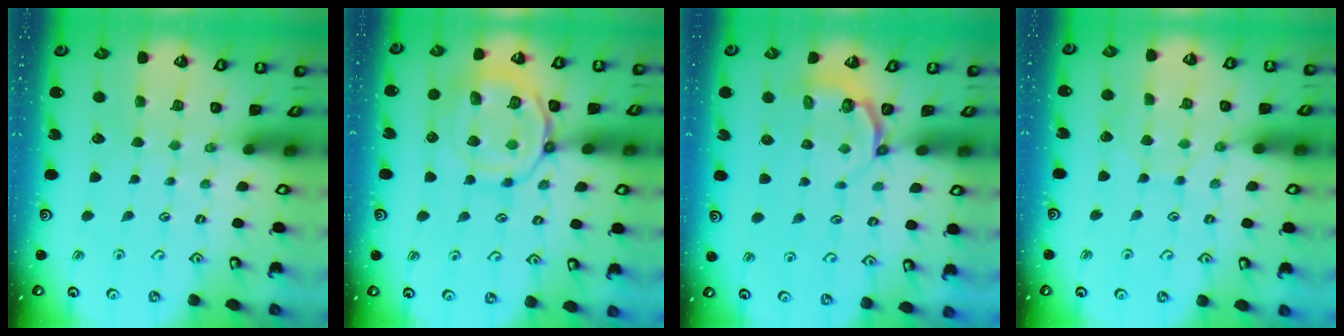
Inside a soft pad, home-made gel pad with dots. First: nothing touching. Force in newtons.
{"total": 13.9, "press": 13.8, "slide": 1.5}
{"total": 3.8, "press": 2.9, "slide": 2.4}
{"total": 2.8, "press": 2.8, "slide": 0.3}